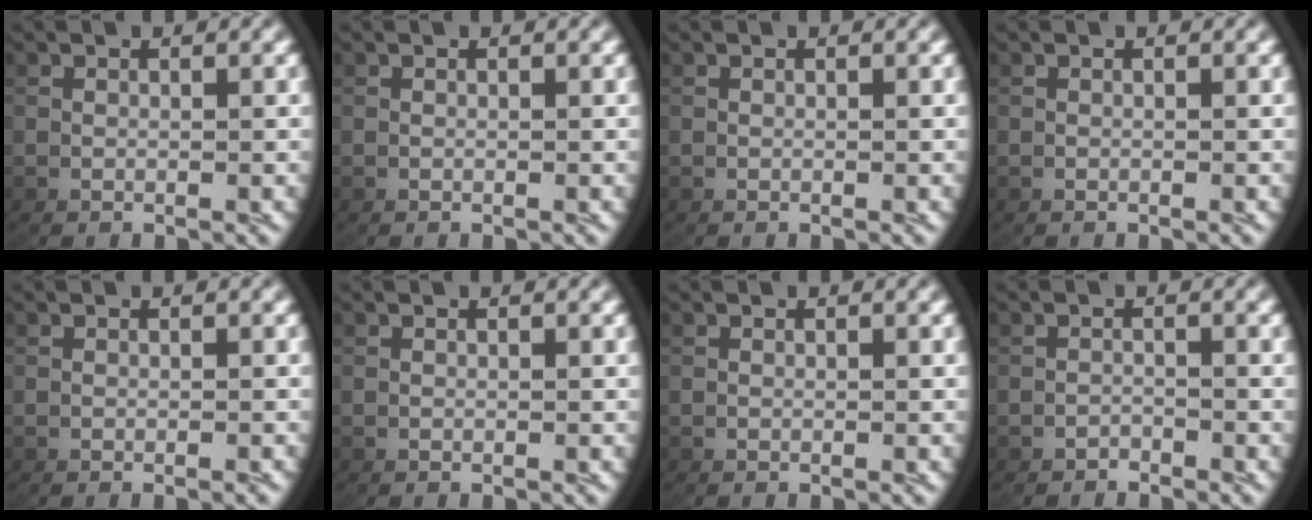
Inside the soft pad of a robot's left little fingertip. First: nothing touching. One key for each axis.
{"total": 0.0}
{"total": 0.0}
{"total": 0.0}
{"total": 0.6, "fx": -0.5, "fy": 0.0, "fz": 0.2, "tx": 0.001, "ty": 0.006, "tz": -0.009}
{"total": 0.0}
{"total": 0.0}
{"total": 1.6, "fx": -1.5, "fy": -0.4, "fz": -0.3, "tx": 0.005, "ty": -0.007, "tz": -0.023}